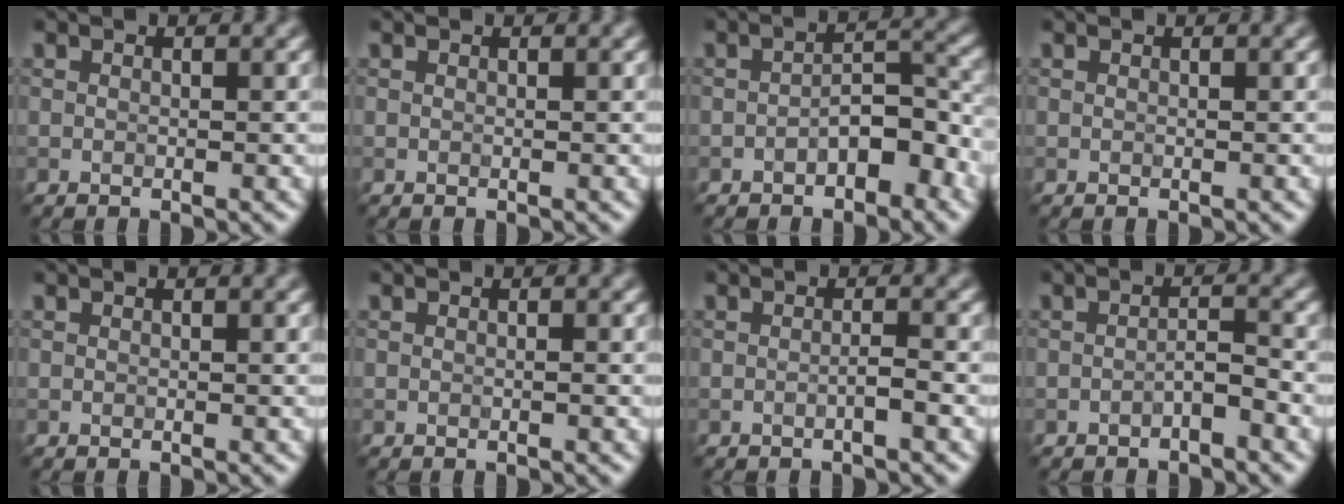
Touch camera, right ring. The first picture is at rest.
{"total": 0.0}
{"total": 3.6, "force": [-1.8, 1.7, 2.7], "torque": [-0.037, 0.012, -0.030]}
{"total": 0.0}
{"total": 0.0}
{"total": 0.0}
{"total": 1.1, "force": [-0.5, 0.1, 1.0], "torque": [-0.016, 0.000, -0.010]}
{"total": 1.4, "force": [-1.0, 0.3, 1.0], "torque": [-0.017, 0.006, -0.019]}